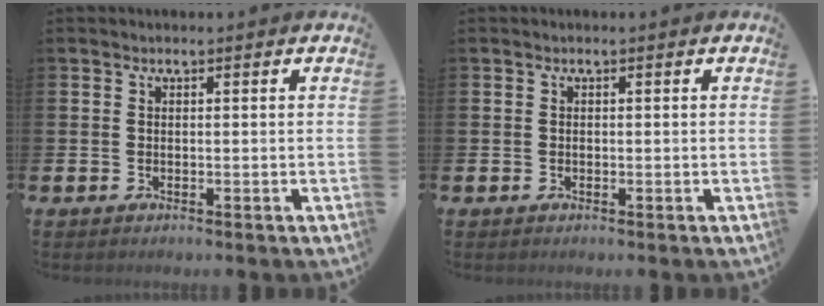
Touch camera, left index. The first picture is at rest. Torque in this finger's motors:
{"motor_torque": [-0.22, 0.25, -0.02, -0.01]}